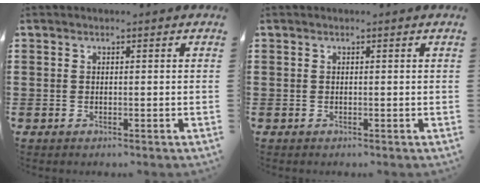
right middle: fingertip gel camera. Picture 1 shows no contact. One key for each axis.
{"total": 0.0}